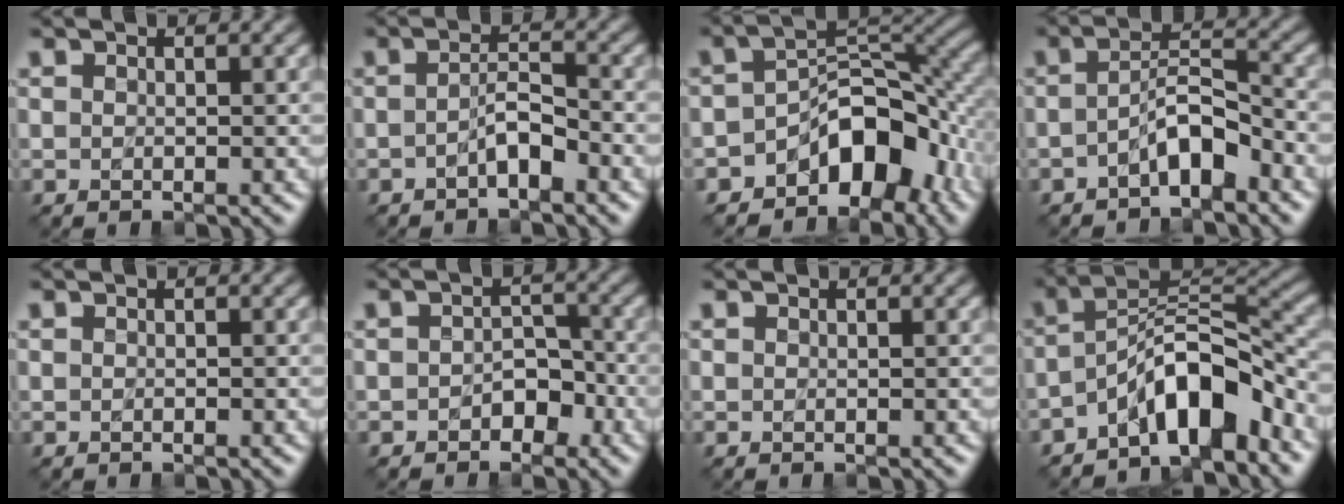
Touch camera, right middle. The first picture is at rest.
{"total": 2.1, "force": [-1.1, 0.6, 1.7], "torque": [-0.032, 0.008, -0.024]}
{"total": 9.0, "force": [-4.7, 5.1, 5.7], "torque": [-0.058, 0.005, -0.084]}
{"total": 3.6, "force": [-1.9, 1.3, 2.8], "torque": [-0.049, 0.013, -0.038]}
{"total": 0.0}
{"total": 2.4, "force": [-1.2, 1.7, 1.2], "torque": [-0.014, 0.006, -0.018]}
{"total": 0.0}
{"total": 7.5, "force": [-4.4, 2.8, 5.3], "torque": [-0.071, 0.013, -0.084]}